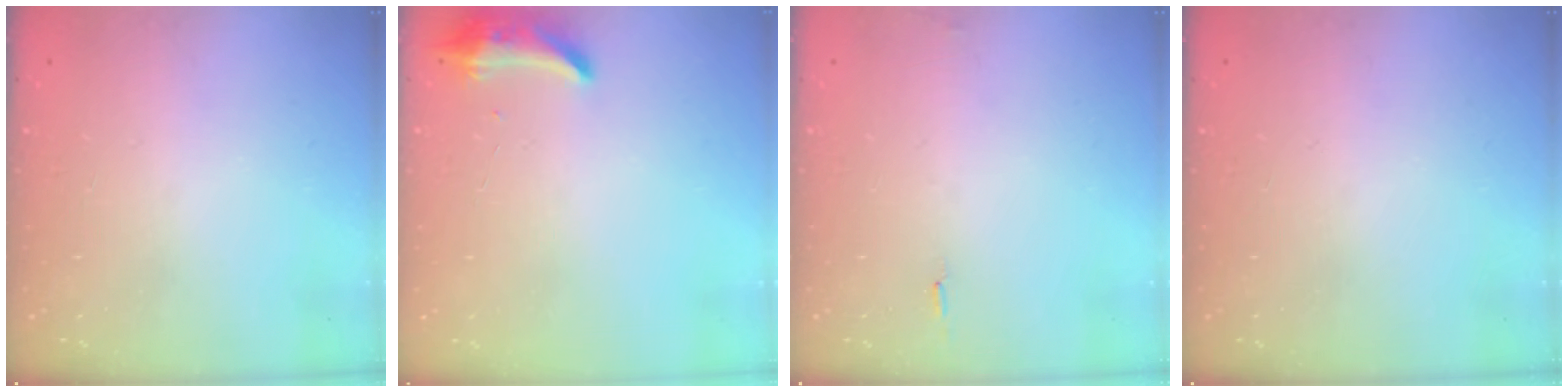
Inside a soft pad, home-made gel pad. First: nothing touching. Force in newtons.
{"total": 7.7, "press": 7.6, "slide": 0.7}
{"total": 4.8, "press": 4.6, "slide": 1.4}
{"total": 0.0}